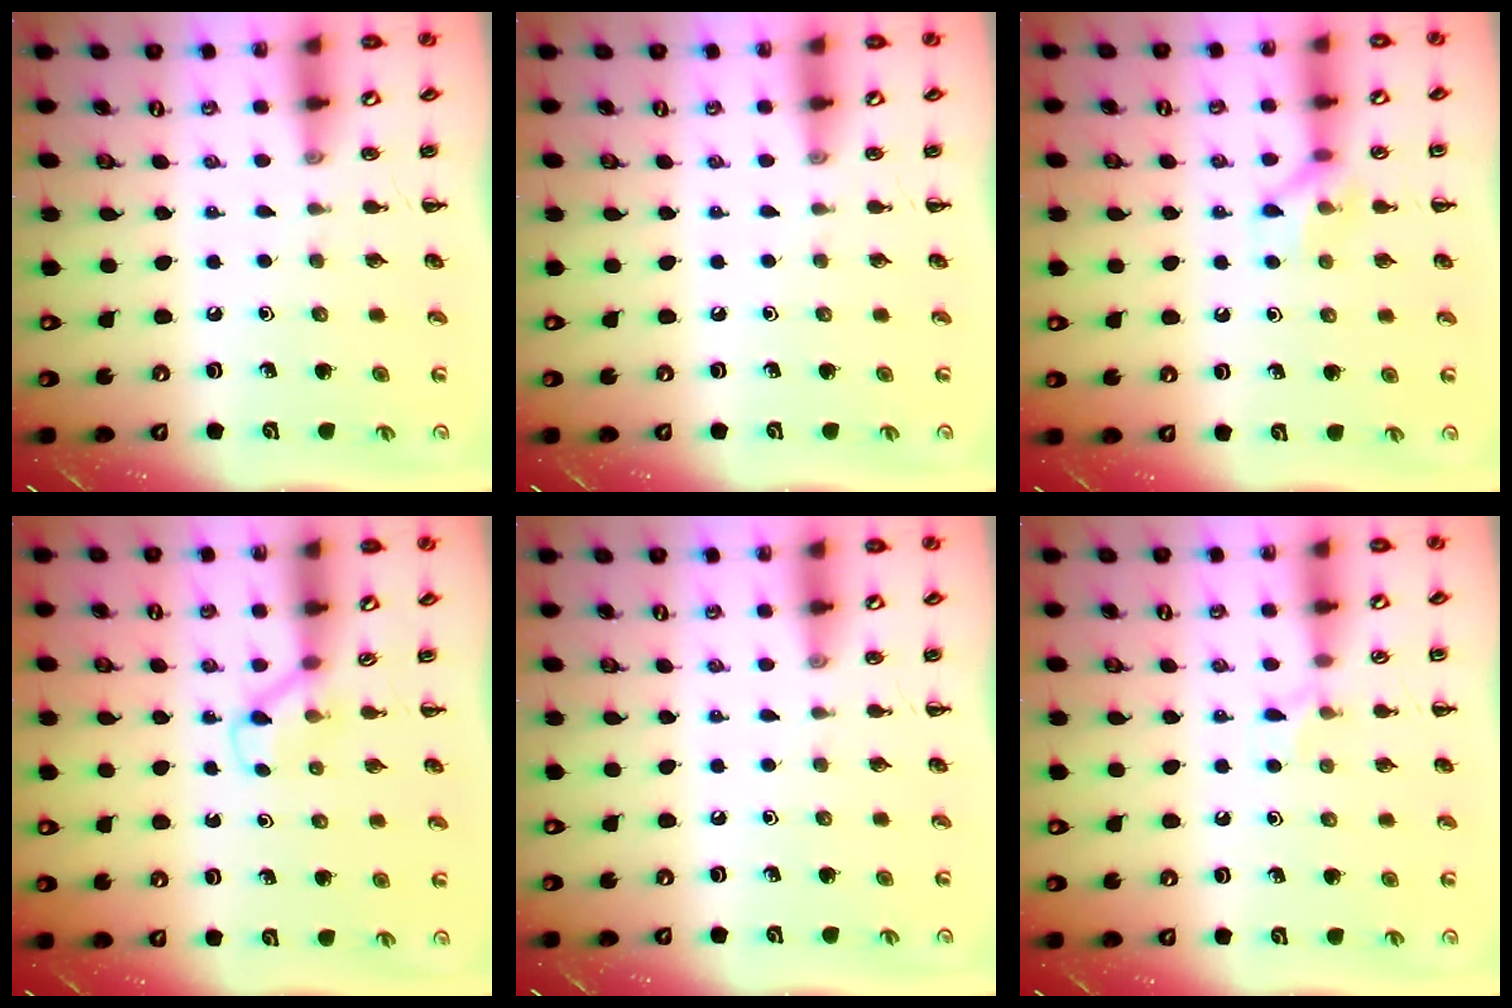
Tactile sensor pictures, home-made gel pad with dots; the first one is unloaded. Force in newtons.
{"total": 0.0}
{"total": 7.9, "press": 7.9, "slide": 0.6}
{"total": 3.0, "press": 2.8, "slide": 0.9}
{"total": 0.0}
{"total": 5.5, "press": 5.1, "slide": 2.1}